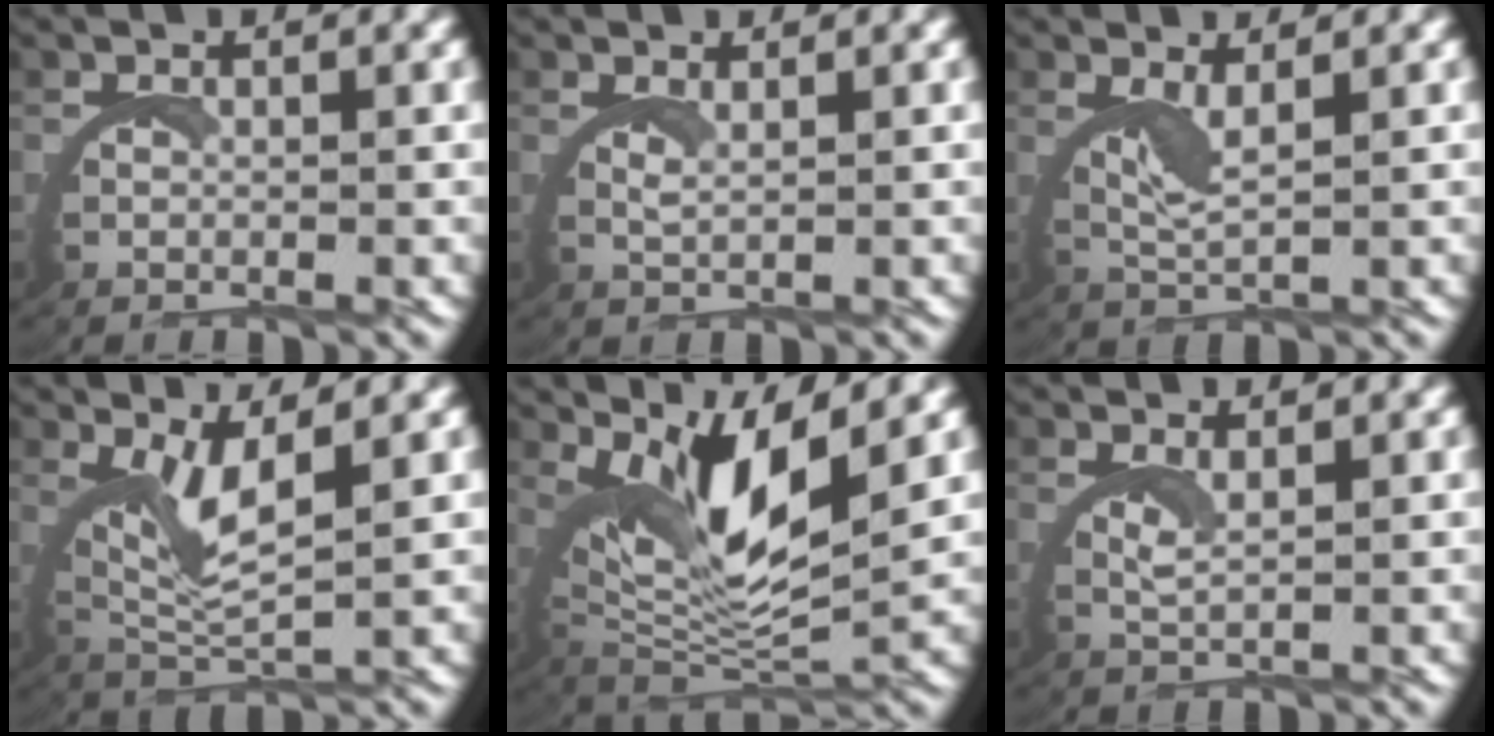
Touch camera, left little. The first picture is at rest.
{"total": 1.7, "force": [1.4, -0.7, 0.7], "torque": [-0.023, -0.007, 0.031]}
{"total": 3.1, "force": [1.9, 0.0, 2.5], "torque": [-0.053, -0.005, 0.038]}
{"total": 4.9, "force": [2.4, 1.1, 4.1], "torque": [-0.095, -0.005, 0.046]}
{"total": 9.6, "force": [3.1, 4.2, 8.1], "torque": [-0.160, -0.013, 0.063]}
{"total": 2.1, "force": [1.5, -0.4, 1.4], "torque": [-0.036, -0.007, 0.033]}